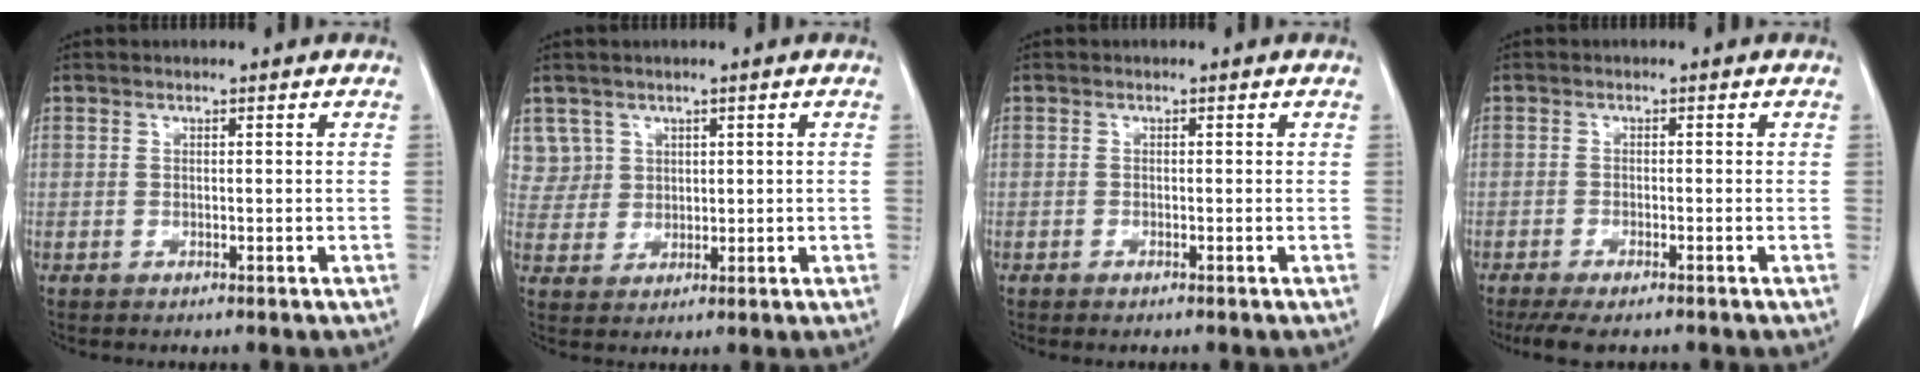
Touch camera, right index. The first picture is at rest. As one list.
[{"total": 4.4, "force": [2.3, 3.7, -0.4], "torque": [0.021, 0.006, 0.048]}, {"total": 0.8, "force": [-0.6, 0.0, 0.5], "torque": [-0.010, -0.003, -0.009]}, {"total": 5.6, "force": [-4.6, 1.0, 3.0], "torque": [-0.045, -0.011, -0.074]}]